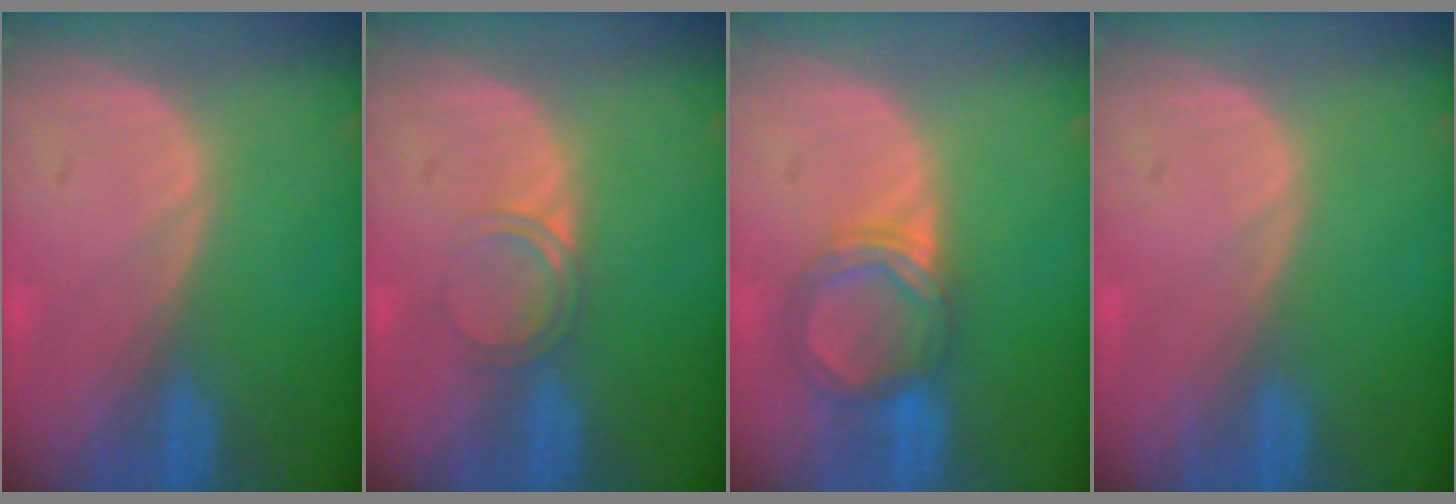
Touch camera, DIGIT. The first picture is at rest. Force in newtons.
{"total": 2.4, "press": 2.4, "slide": 0.2}
{"total": 5.5, "press": 5.3, "slide": 1.8}
{"total": 0.0}